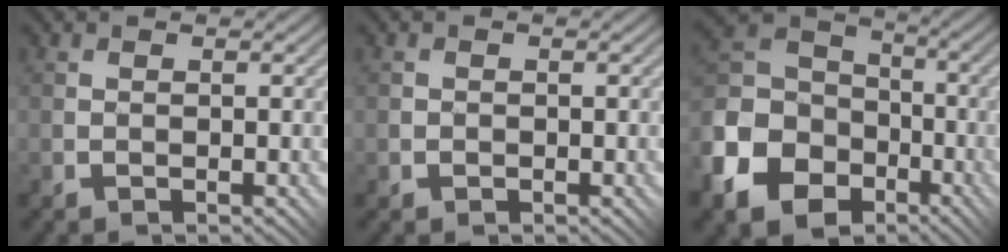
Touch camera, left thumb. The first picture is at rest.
{"total": 1.0, "force": [-0.1, 0.9, -0.2], "torque": [0.016, 0.006, -0.003]}
{"total": 15.3, "force": [-6.7, 11.6, 7.4], "torque": [-0.233, -0.035, -0.122]}